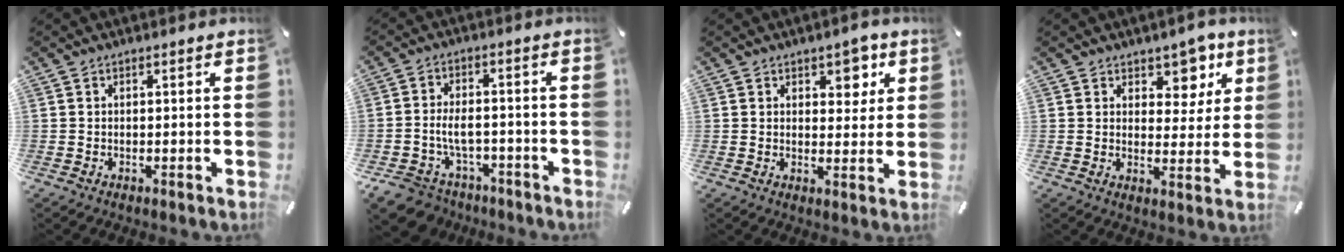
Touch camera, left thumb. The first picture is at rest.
{"total": 8.2, "force": [-3.0, 6.0, 4.6], "torque": [-0.103, 0.018, -0.052]}
{"total": 5.1, "force": [2.7, 3.6, 2.4], "torque": [-0.011, -0.013, 0.038]}
{"total": 6.7, "force": [4.3, 4.8, 2.0], "torque": [0.002, -0.037, 0.068]}